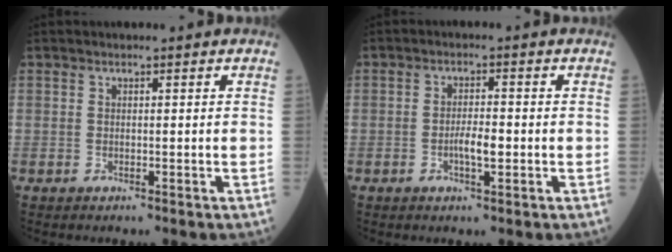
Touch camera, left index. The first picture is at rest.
{"total": 3.3, "force": [-0.8, 0.8, 3.1], "torque": [-0.057, 0.002, -0.013]}